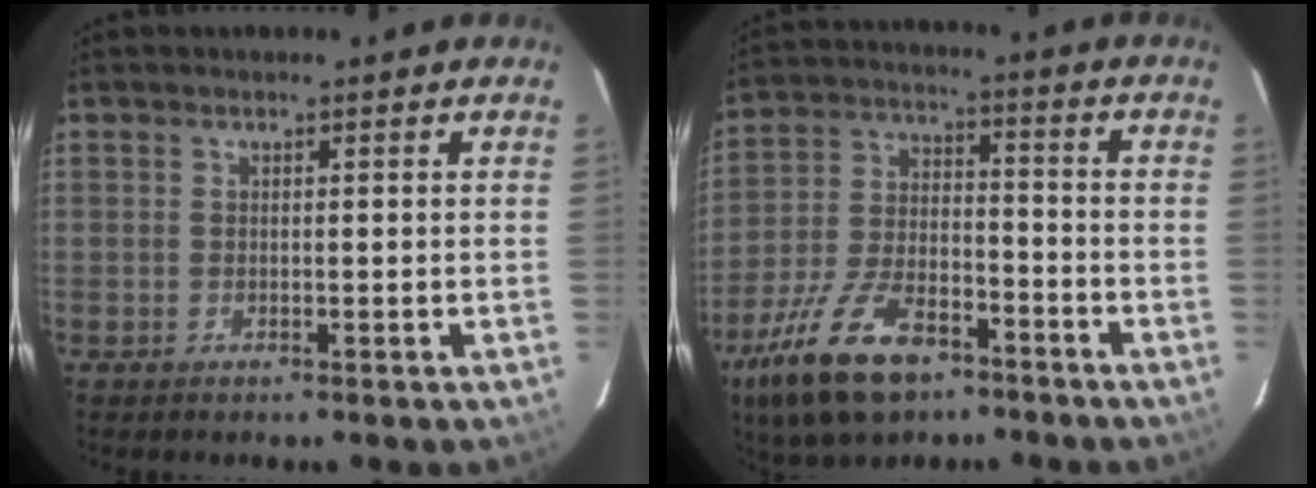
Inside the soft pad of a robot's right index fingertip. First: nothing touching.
{"total": 17.9, "force": [-11.2, 8.2, 11.2], "torque": [-0.242, -0.020, -0.197]}